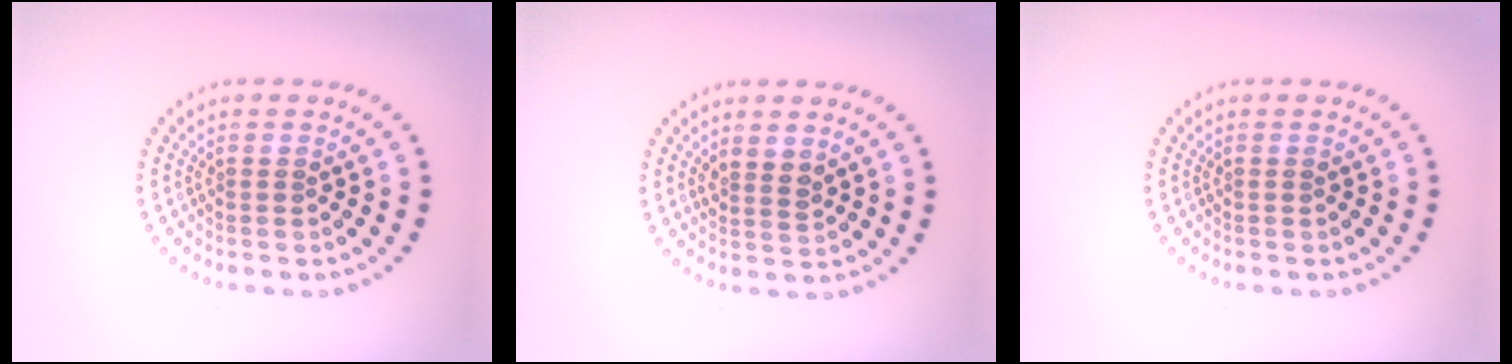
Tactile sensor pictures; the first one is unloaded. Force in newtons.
{"total": 1.7, "press": 1.4, "slide": 1.0}
{"total": 0.0}